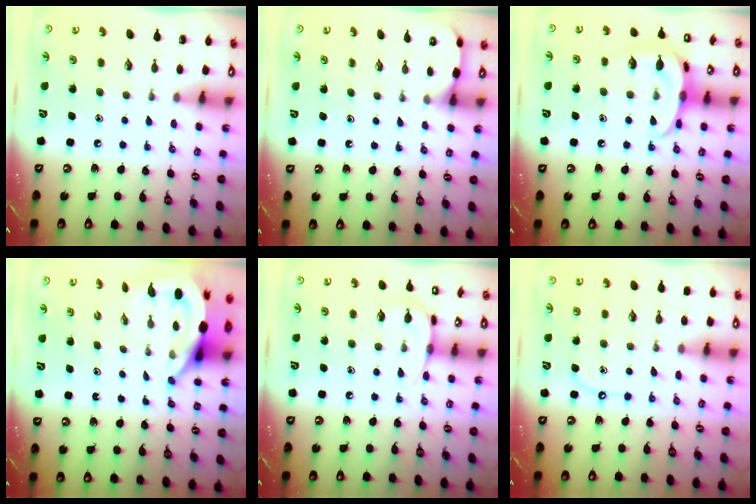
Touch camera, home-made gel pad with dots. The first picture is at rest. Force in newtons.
{"total": 2.5, "press": 2.5, "slide": 0.2}
{"total": 13.7, "press": 13.7, "slide": 0.9}
{"total": 7.0, "press": 6.9, "slide": 1.0}
{"total": 6.4, "press": 6.4, "slide": 0.8}
{"total": 6.8, "press": 6.8, "slide": 0.6}